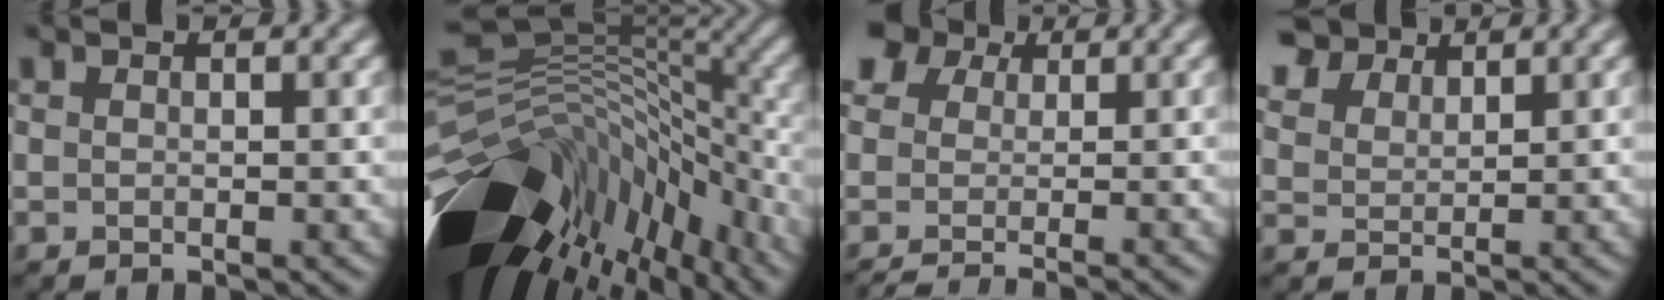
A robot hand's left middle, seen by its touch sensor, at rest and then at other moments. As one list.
[{"total": 16.4, "force": [-5.6, 8.9, 12.7], "torque": [-0.222, 0.017, -0.081]}, {"total": 4.7, "force": [-1.1, 3.5, 3.0], "torque": [-0.029, -0.001, -0.015]}, {"total": 6.5, "force": [5.2, 3.1, 2.3], "torque": [-0.074, 0.008, 0.095]}]